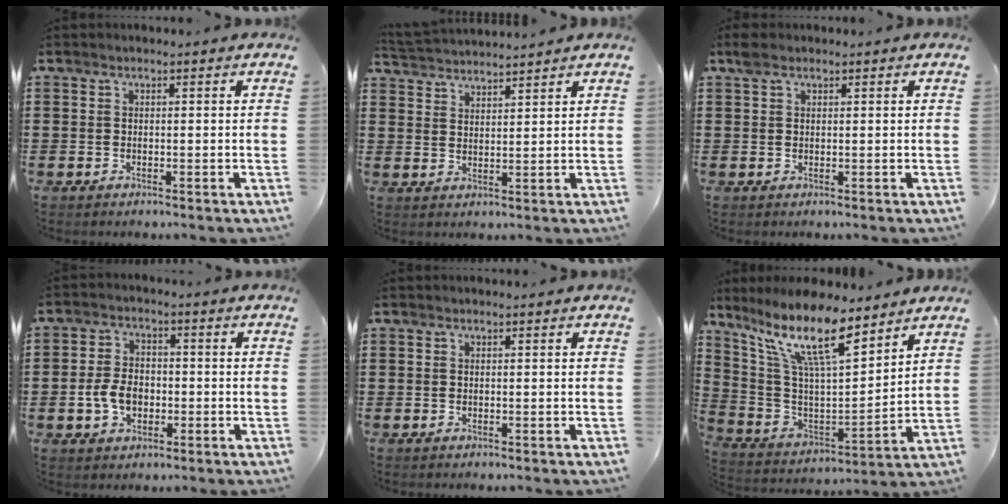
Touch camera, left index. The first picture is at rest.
{"total": 2.9, "force": [2.9, -0.2, -0.1], "torque": [-0.010, -0.010, 0.052]}
{"total": 1.7, "force": [1.0, 1.0, 0.9], "torque": [-0.022, 0.005, 0.019]}
{"total": 5.5, "force": [-1.3, 3.7, 3.9], "torque": [-0.094, 0.003, -0.029]}
{"total": 0.0}
{"total": 14.0, "force": [9.5, 3.6, 9.6], "torque": [-0.220, -0.043, 0.162]}